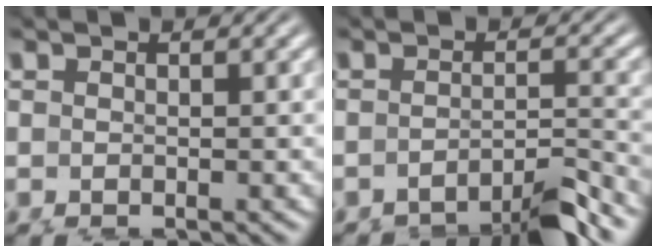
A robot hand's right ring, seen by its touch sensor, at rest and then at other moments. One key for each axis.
{"total": 4.7, "fx": -4.1, "fy": 0.6, "fz": 2.2, "tx": -0.015, "ty": -0.004, "tz": -0.063}